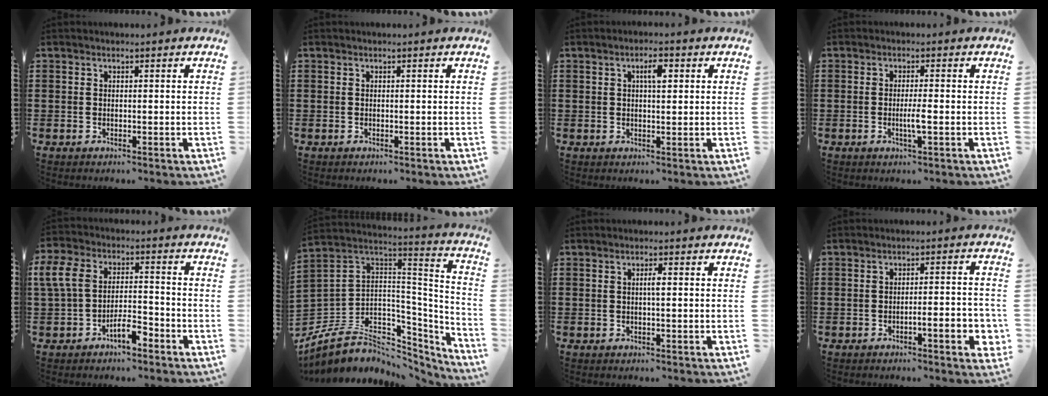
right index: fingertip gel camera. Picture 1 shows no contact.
{"total": 0.0}
{"total": 3.0, "force": [0.9, 1.0, 2.7], "torque": [-0.049, 0.005, 0.010]}
{"total": 2.7, "force": [-0.7, 0.1, 2.6], "torque": [-0.047, -0.003, -0.014]}
{"total": 7.1, "force": [-3.5, 4.1, 4.7], "torque": [-0.104, 0.018, -0.070]}
{"total": 7.6, "force": [-2.6, 6.2, 3.5], "torque": [-0.103, -0.023, -0.041]}
{"total": 1.4, "force": [0.0, 0.2, 1.4], "torque": [-0.027, 0.000, 0.000]}
{"total": 5.2, "force": [-2.0, 0.7, 4.8], "torque": [-0.076, -0.007, -0.032]}